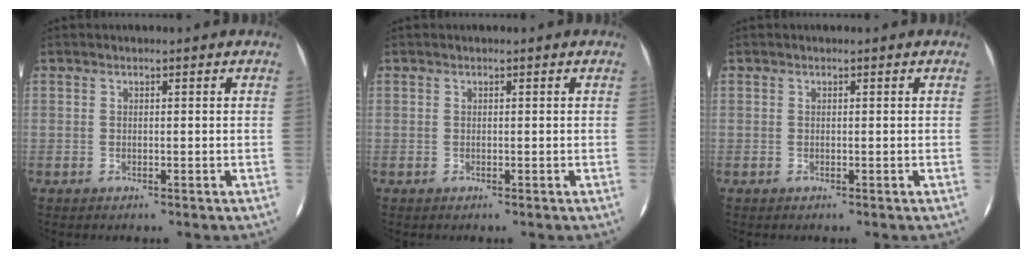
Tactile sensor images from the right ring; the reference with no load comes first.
{"total": 0.0}
{"total": 0.0}